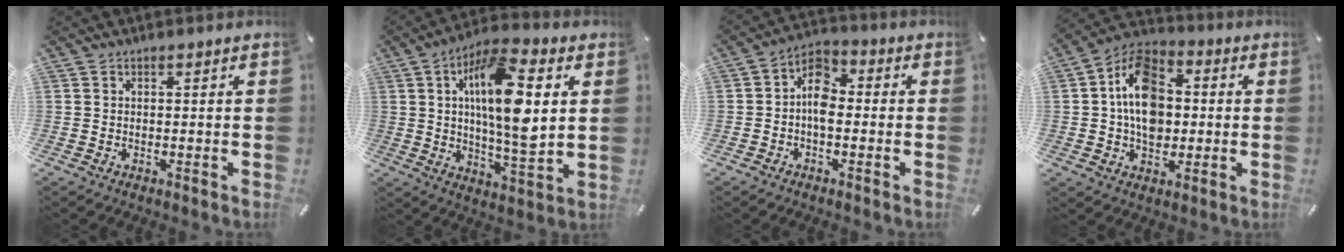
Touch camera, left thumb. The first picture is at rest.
{"total": 16.7, "force": [3.8, 6.1, 15.1], "torque": [-0.270, -0.011, 0.057]}
{"total": 7.1, "force": [-1.7, 4.4, 5.2], "torque": [-0.103, 0.021, -0.030]}
{"total": 13.8, "force": [-0.2, 10.2, 9.4], "torque": [-0.174, 0.019, -0.002]}